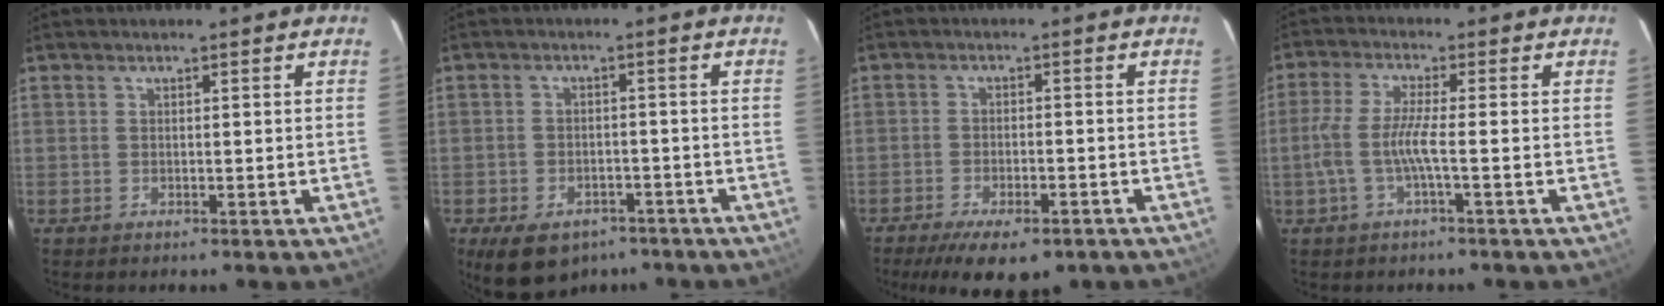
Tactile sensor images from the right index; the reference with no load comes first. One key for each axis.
{"total": 11.3, "fx": -7.3, "fy": 6.9, "fz": 5.1, "tx": -0.115, "ty": 0.001, "tz": -0.095}
{"total": 11.4, "fx": -8.1, "fy": 4.3, "fz": 6.8, "tx": -0.148, "ty": -0.025, "tz": -0.121}
{"total": 5.7, "fx": -1.8, "fy": -0.2, "fz": 5.4, "tx": -0.121, "ty": -0.003, "tz": -0.031}